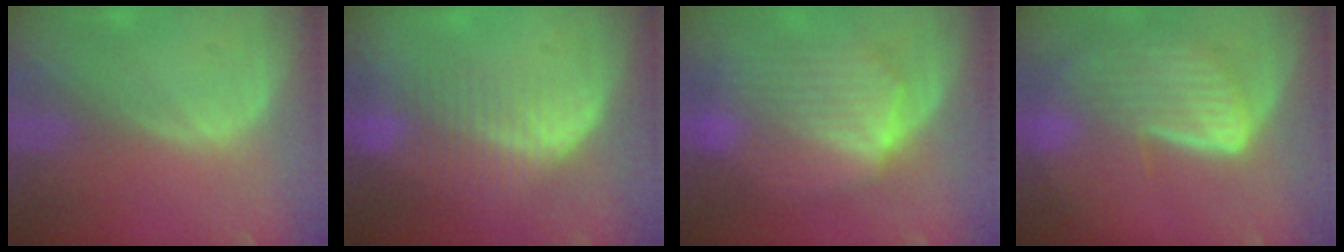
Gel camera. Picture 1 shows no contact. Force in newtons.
{"total": 7.8, "press": 6.9, "slide": 3.7}
{"total": 10.1, "press": 10.0, "slide": 0.9}
{"total": 8.6, "press": 7.7, "slide": 3.8}